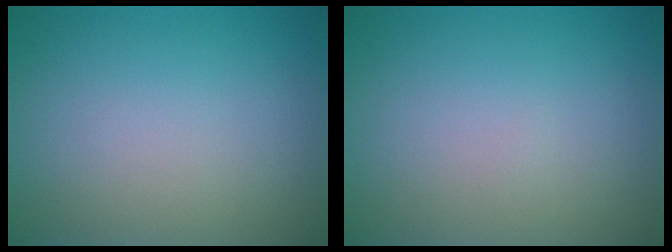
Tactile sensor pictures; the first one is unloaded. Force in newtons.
{"total": 0.0}